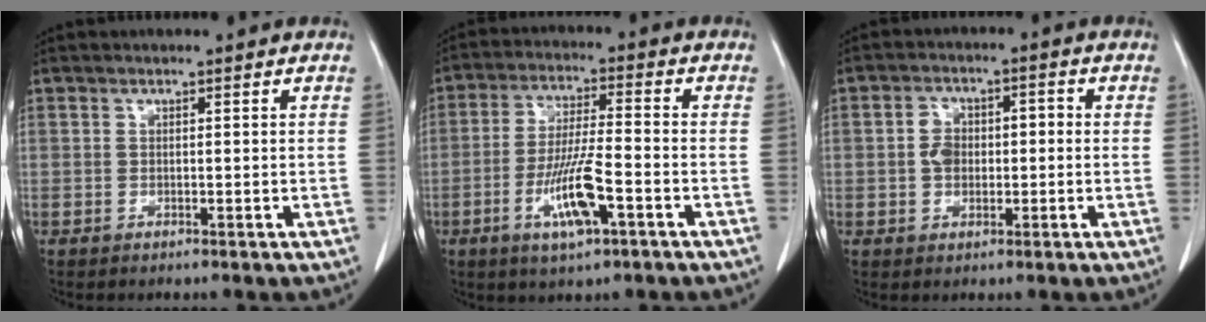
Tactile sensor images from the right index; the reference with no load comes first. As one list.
[{"total": 9.5, "force": [-3.9, 1.2, 8.6], "torque": [-0.169, -0.008, -0.070]}, {"total": 4.6, "force": [-0.3, 3.4, 3.1], "torque": [-0.065, 0.024, -0.008]}]